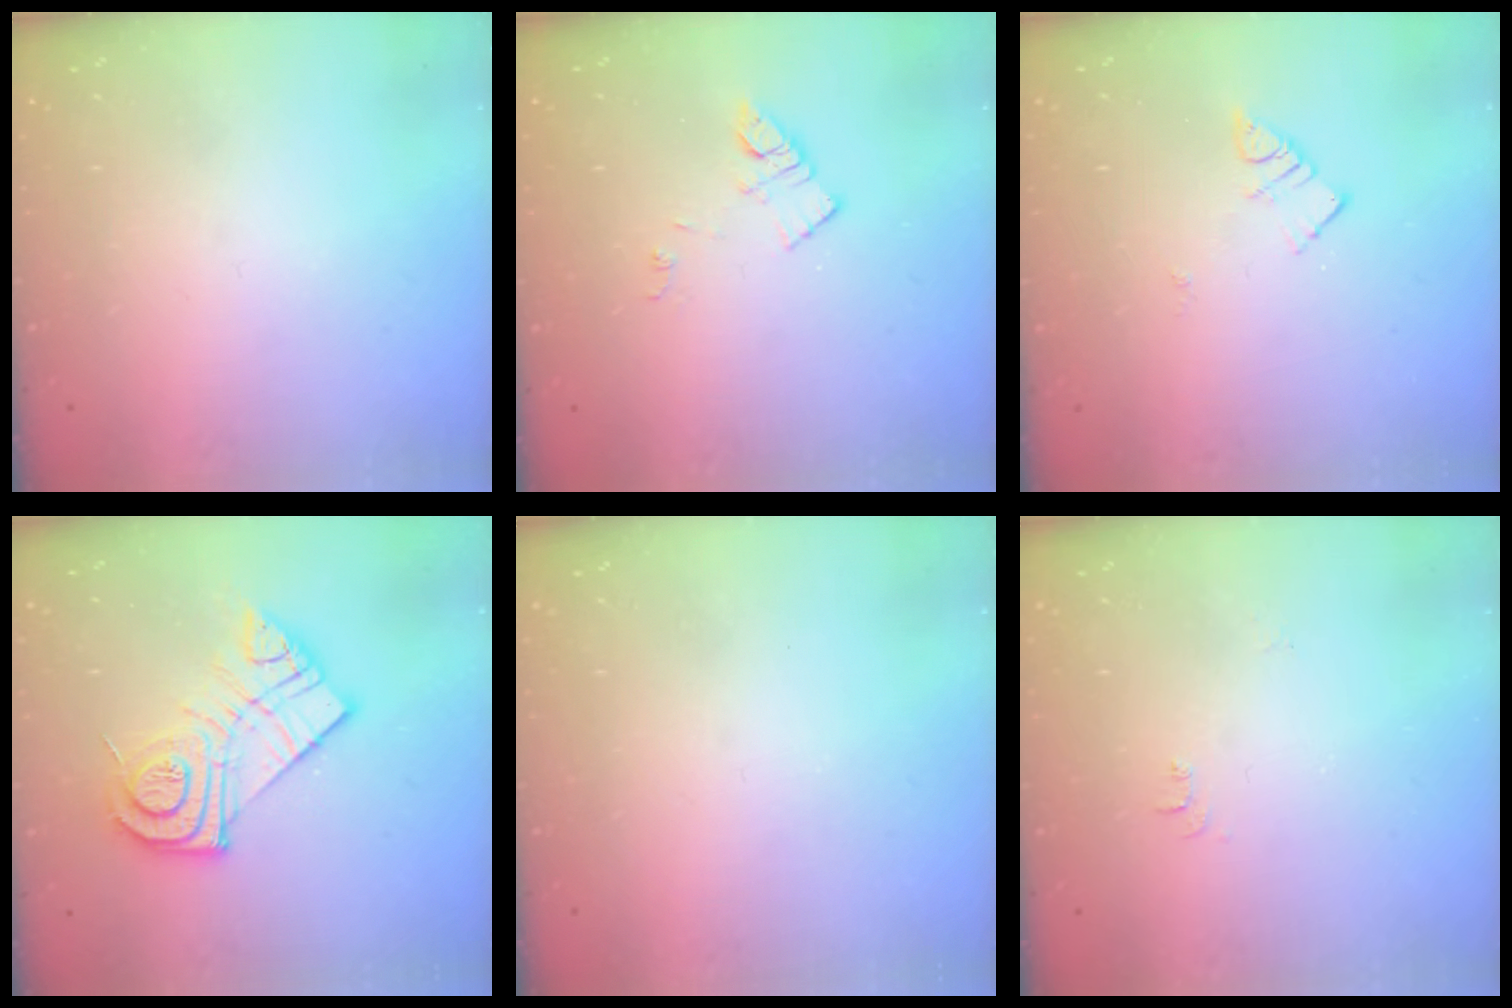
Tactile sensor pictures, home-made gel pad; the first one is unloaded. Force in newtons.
{"total": 6.5, "press": 6.4, "slide": 0.7}
{"total": 4.4, "press": 4.4, "slide": 0.4}
{"total": 16.7, "press": 16.7, "slide": 0.7}
{"total": 0.0}
{"total": 5.2, "press": 5.2, "slide": 0.6}